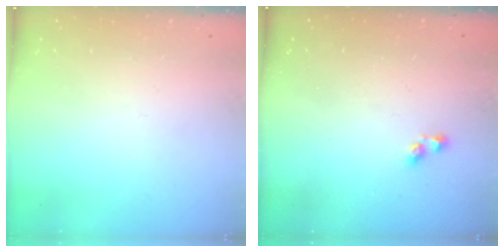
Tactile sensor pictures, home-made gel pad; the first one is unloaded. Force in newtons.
{"total": 2.9, "press": 2.9, "slide": 0.6}